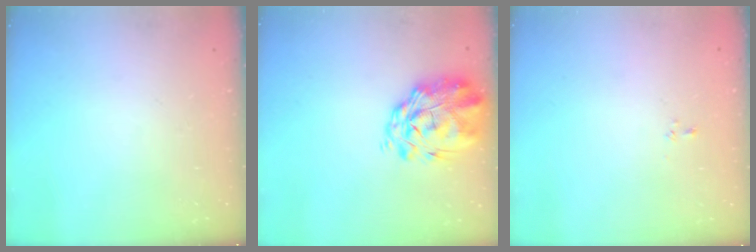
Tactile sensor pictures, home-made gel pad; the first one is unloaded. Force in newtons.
{"total": 3.1, "press": 2.7, "slide": 1.6}
{"total": 2.2, "press": 2.0, "slide": 0.9}